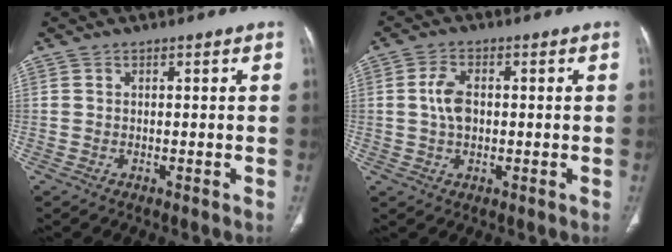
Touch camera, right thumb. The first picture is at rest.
{"total": 5.1, "force": [0.3, 3.1, 4.0], "torque": [-0.081, 0.005, 0.004]}